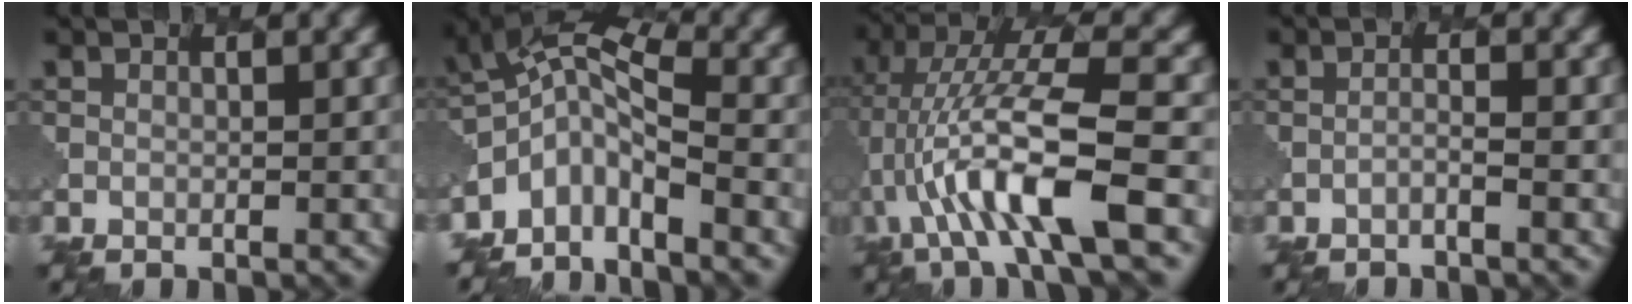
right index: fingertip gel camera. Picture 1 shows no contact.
{"total": 5.2, "force": [-3.1, 2.4, 3.4], "torque": [-0.066, 0.004, -0.075]}
{"total": 10.2, "force": [-2.2, 2.4, 9.7], "torque": [-0.183, 0.021, -0.039]}
{"total": 0.6, "force": [-0.4, 0.0, 0.5], "torque": [-0.005, 0.002, -0.014]}